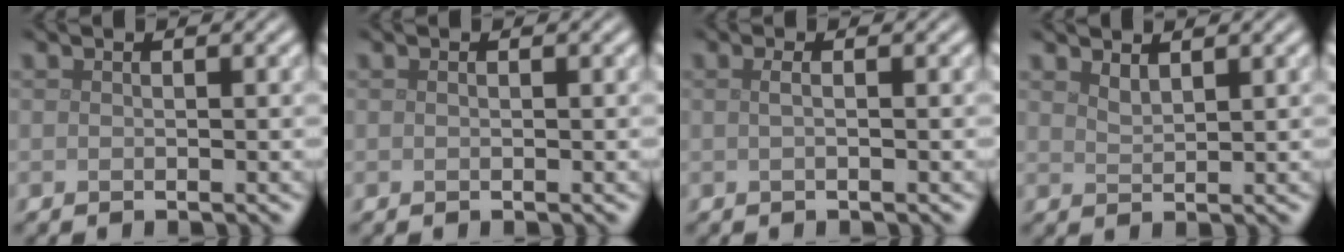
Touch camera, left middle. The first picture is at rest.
{"total": 0.0}
{"total": 1.0, "force": [0.0, 0.4, 1.0], "torque": [-0.017, 0.003, -0.003]}
{"total": 1.2, "force": [1.1, 0.3, 0.6], "torque": [-0.016, -0.006, 0.023]}